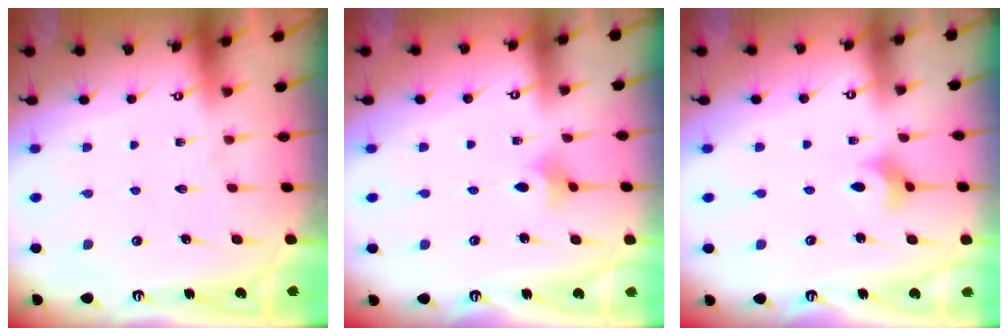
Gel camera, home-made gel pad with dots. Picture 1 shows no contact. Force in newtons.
{"total": 3.2, "press": 3.2, "slide": 0.7}
{"total": 3.1, "press": 3.1, "slide": 0.4}